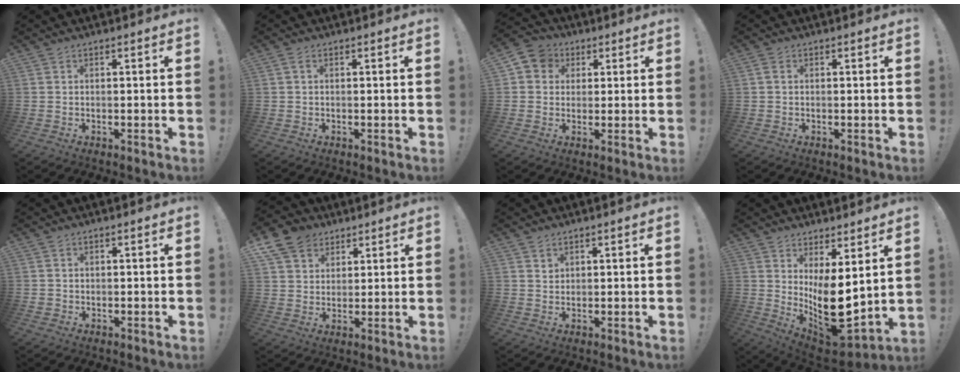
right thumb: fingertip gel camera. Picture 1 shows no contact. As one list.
[{"total": 1.0, "force": [0.1, 0.3, 1.0], "torque": [-0.019, 0.002, 0.003]}, {"total": 6.6, "force": [1.5, 6.1, 2.0], "torque": [-0.027, 0.002, 0.031]}, {"total": 1.0, "force": [0.1, 0.6, 0.8], "torque": [-0.018, 0.004, 0.003]}, {"total": 1.0, "force": [0.0, 1.0, 0.1], "torque": [-0.002, 0.003, -0.001]}, {"total": 9.8, "force": [5.7, 7.3, 2.9], "torque": [-0.051, -0.033, 0.116]}, {"total": 1.7, "force": [1.2, 1.0, 0.3], "torque": [0.007, -0.011, 0.020]}, {"total": 14.1, "force": [0.8, 6.5, 12.5], "torque": [-0.182, -0.036, 0.031]}]